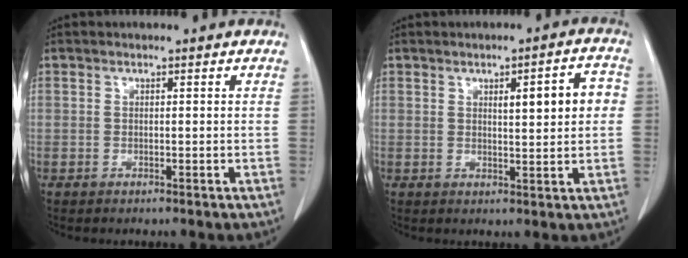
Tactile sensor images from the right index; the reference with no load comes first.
{"total": 6.3, "force": [1.2, 1.3, 6.0], "torque": [-0.084, 0.014, 0.018]}